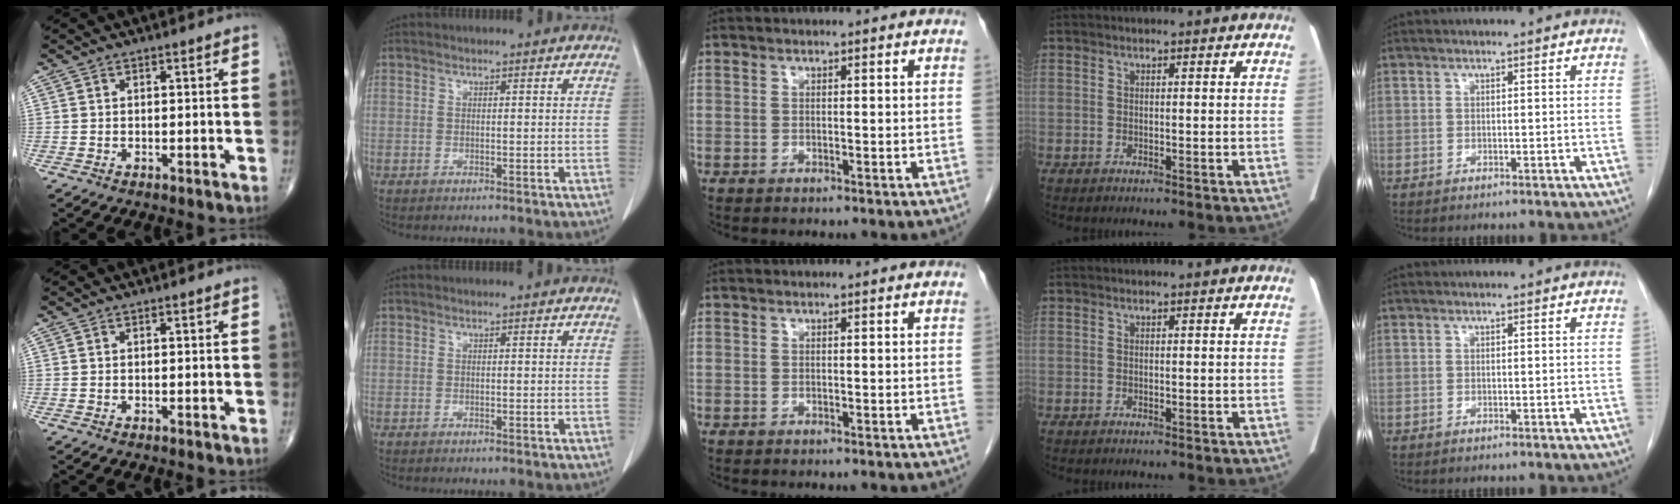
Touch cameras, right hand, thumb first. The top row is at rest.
{}